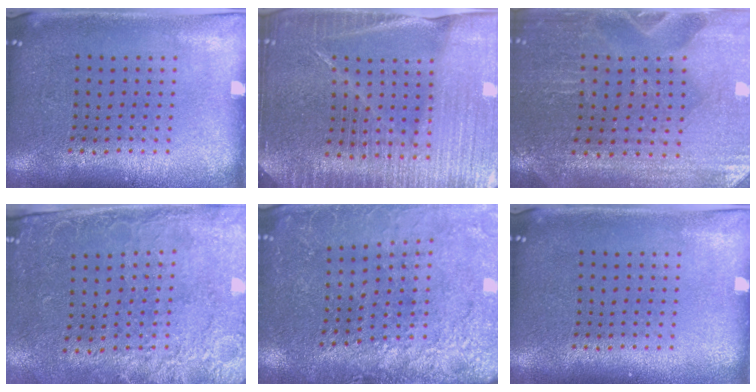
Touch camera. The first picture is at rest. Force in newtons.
{"total": 4.8, "press": 4.4, "slide": 1.9}
{"total": 0.8, "press": 0.8, "slide": 0.1}
{"total": 2.6, "press": 2.2, "slide": 1.4}
{"total": 2.9, "press": 2.9, "slide": 0.3}
{"total": 0.0}